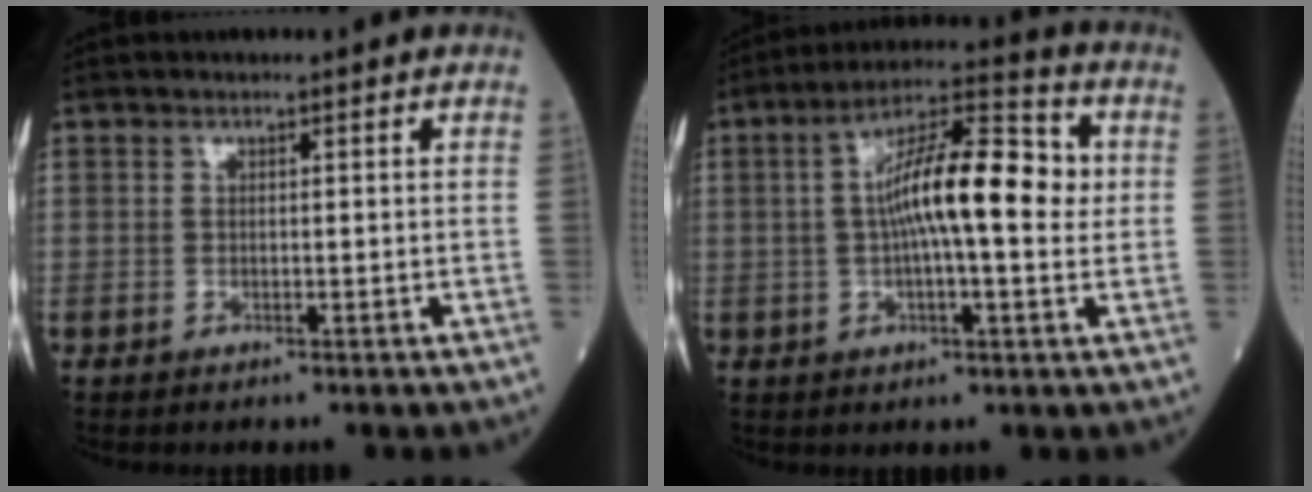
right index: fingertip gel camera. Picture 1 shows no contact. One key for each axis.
{"total": 13.6, "fx": 1.2, "fy": 3.0, "fz": 13.2, "tx": -0.227, "ty": 0.032, "tz": 0.012}